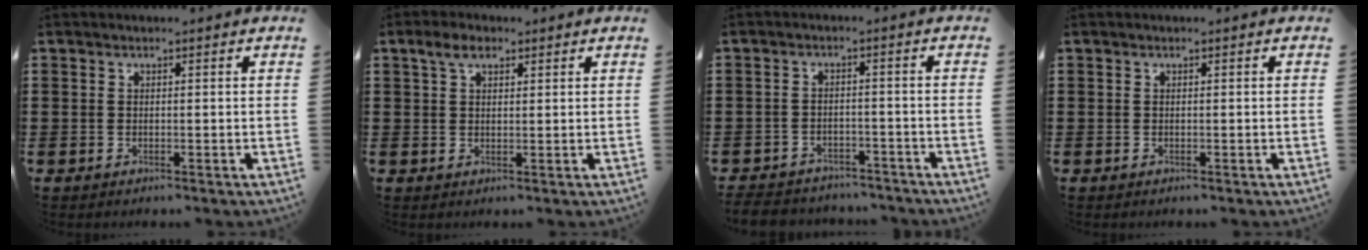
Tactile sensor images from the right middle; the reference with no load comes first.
{"total": 3.5, "force": [2.2, 1.7, 2.2], "torque": [-0.039, 0.005, 0.037]}
{"total": 3.7, "force": [-3.6, 0.8, 0.1], "torque": [-0.011, -0.002, -0.080]}
{"total": 0.0}